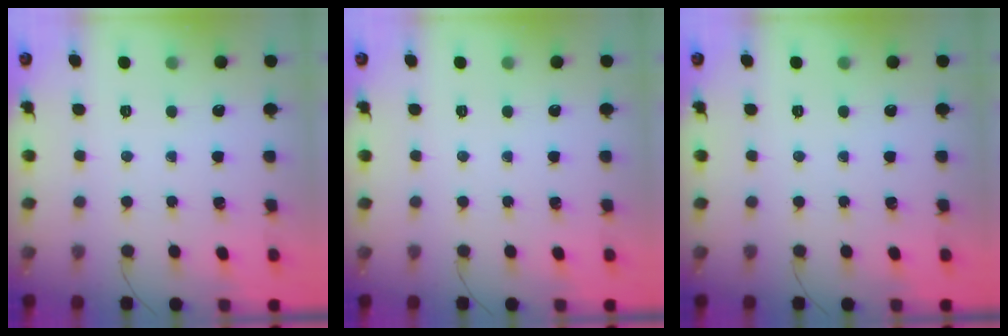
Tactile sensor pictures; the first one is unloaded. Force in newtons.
{"total": 0.0}
{"total": 0.0}